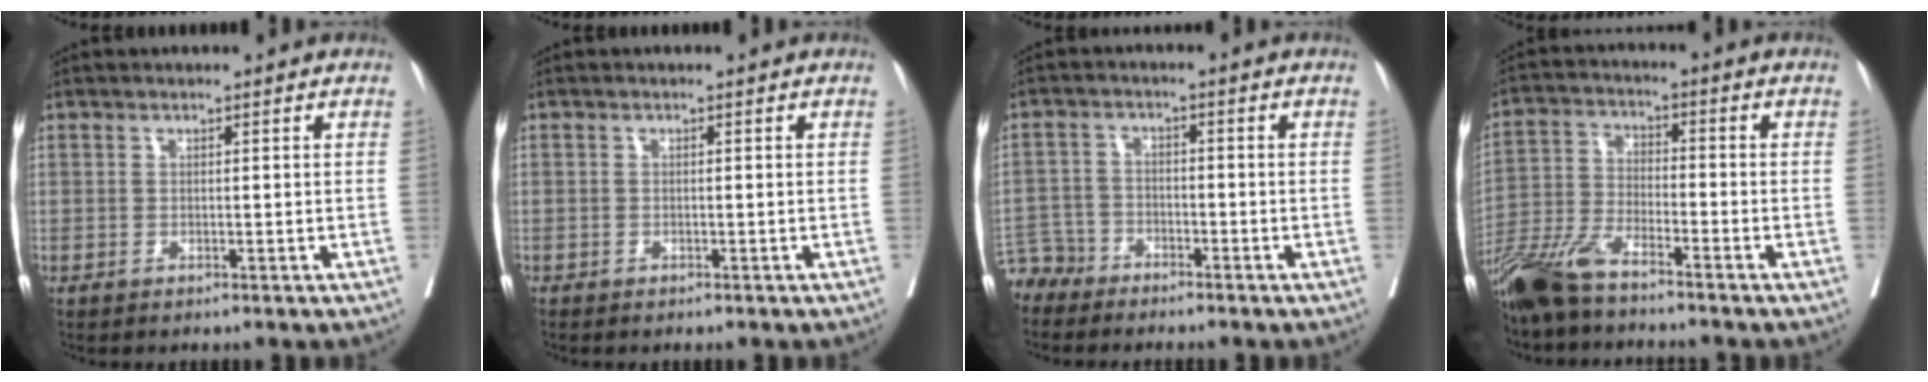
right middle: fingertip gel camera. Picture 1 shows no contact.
{"total": 0.9, "force": [-0.4, 0.8, -0.1], "torque": [-0.001, 0.007, -0.012]}
{"total": 4.8, "force": [-4.4, 1.7, -0.5], "torque": [0.013, -0.003, -0.091]}
{"total": 10.5, "force": [-8.5, 1.3, 6.0], "torque": [-0.126, -0.028, -0.167]}